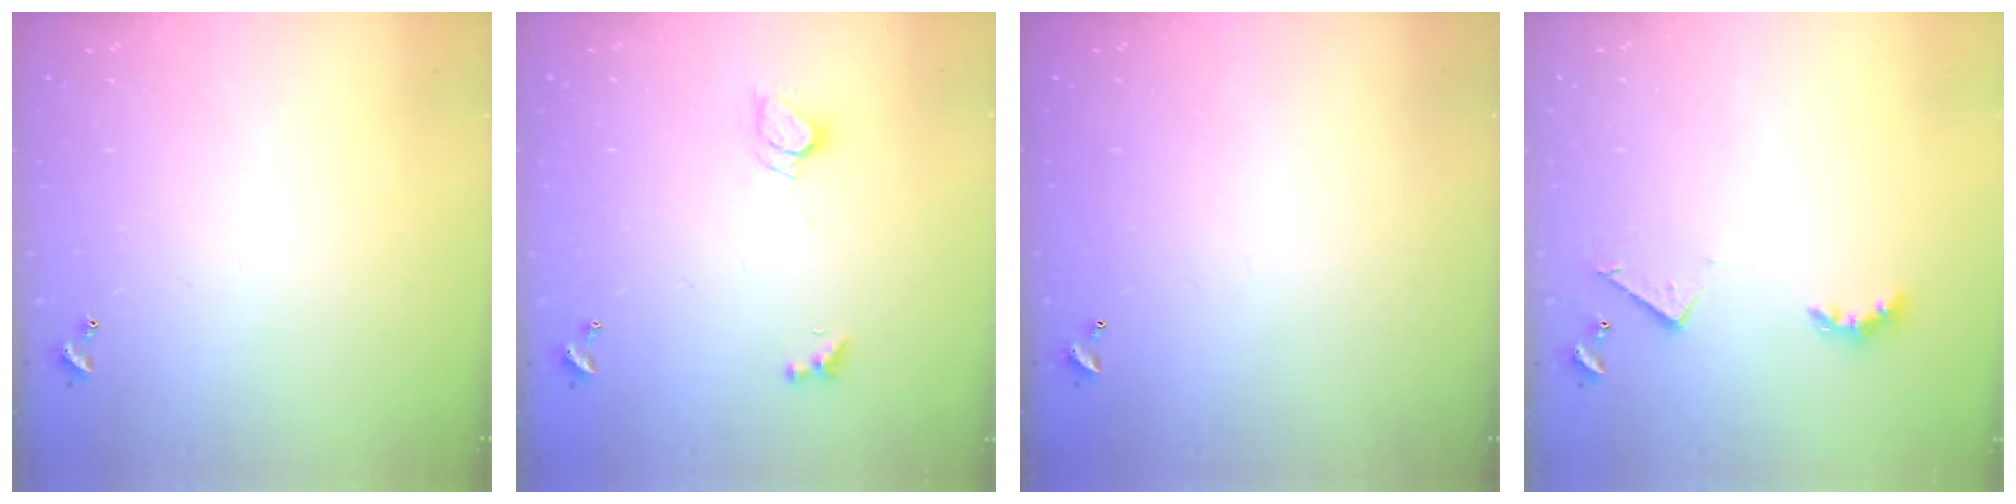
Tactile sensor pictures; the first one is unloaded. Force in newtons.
{"total": 2.3, "press": 2.3, "slide": 0.2}
{"total": 2.9, "press": 2.9, "slide": 0.1}
{"total": 3.5, "press": 3.4, "slide": 0.7}